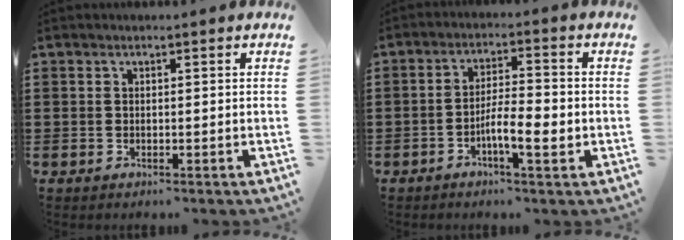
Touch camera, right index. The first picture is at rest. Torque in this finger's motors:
{"motor_torque": [0.07, -0.11, 0.43, 0.04]}